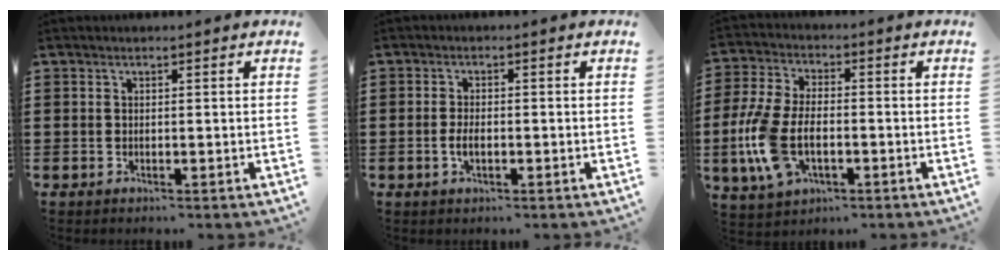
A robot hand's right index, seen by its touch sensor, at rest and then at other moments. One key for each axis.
{"total": 2.4, "fx": -0.6, "fy": 1.1, "fz": 2.1, "tx": -0.048, "ty": -0.002, "tz": -0.012}
{"total": 10.3, "fx": -2.6, "fy": 5.6, "fz": 8.3, "tx": -0.209, "ty": -0.011, "tz": -0.052}